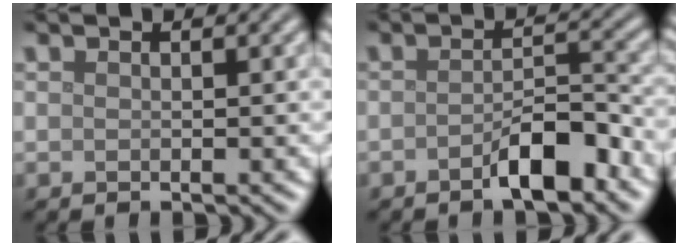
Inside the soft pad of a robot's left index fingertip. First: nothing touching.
{"total": 4.2, "force": [-2.5, 1.2, 3.1], "torque": [-0.047, 0.011, -0.043]}